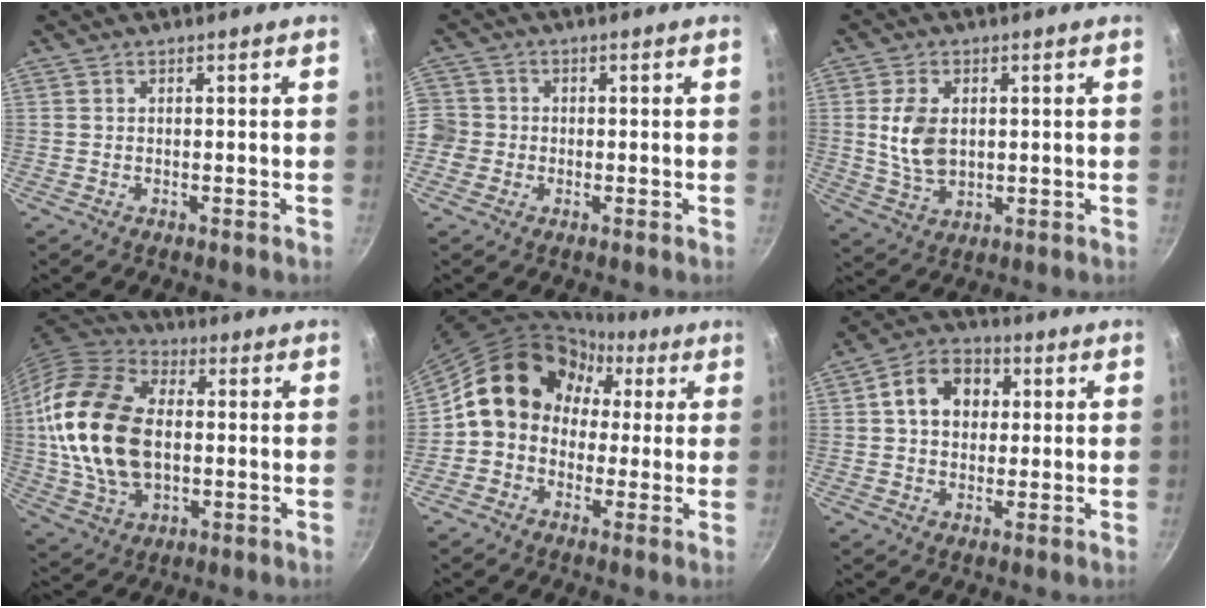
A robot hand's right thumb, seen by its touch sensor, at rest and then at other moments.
{"total": 5.7, "force": [-1.2, 5.3, 1.5], "torque": [-0.017, 0.015, -0.031]}
{"total": 8.2, "force": [1.1, 5.4, 6.1], "torque": [-0.109, -0.009, 0.026]}
{"total": 22.2, "force": [0.8, 14.5, 16.8], "torque": [-0.309, 0.013, 0.012]}
{"total": 14.4, "force": [1.7, 12.5, 7.1], "torque": [-0.074, 0.045, 0.006]}
{"total": 10.3, "force": [2.1, 8.0, 6.2], "torque": [-0.073, 0.016, 0.021]}